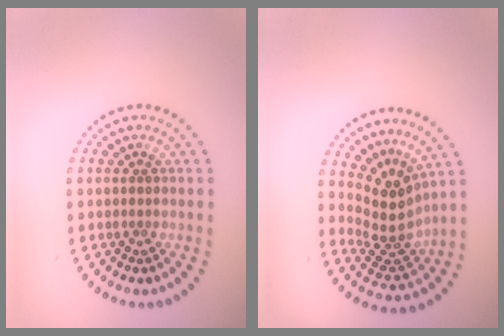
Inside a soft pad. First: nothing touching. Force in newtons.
{"total": 3.8, "press": 2.7, "slide": 2.6}